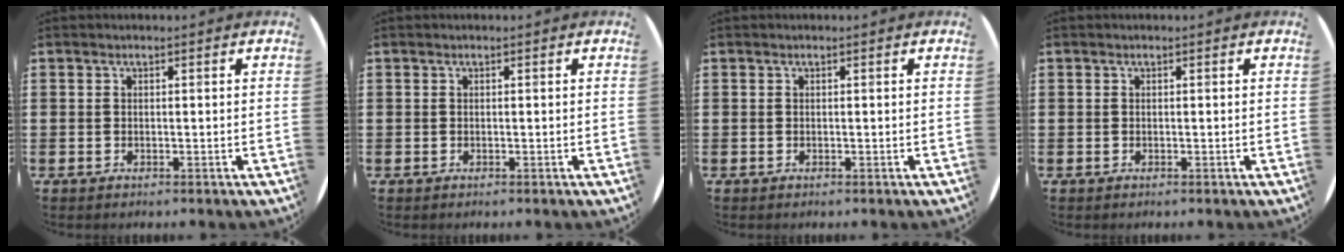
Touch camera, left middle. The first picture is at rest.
{"total": 0.0}
{"total": 0.0}
{"total": 0.0}